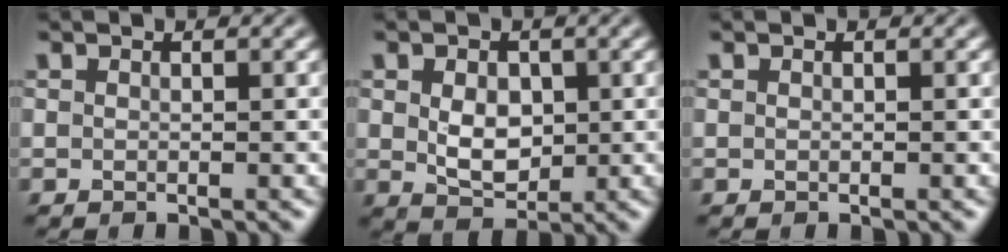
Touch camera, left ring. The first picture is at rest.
{"total": 3.5, "force": [0.3, 2.4, 2.5], "torque": [-0.048, -0.005, 0.007]}
{"total": 0.0}